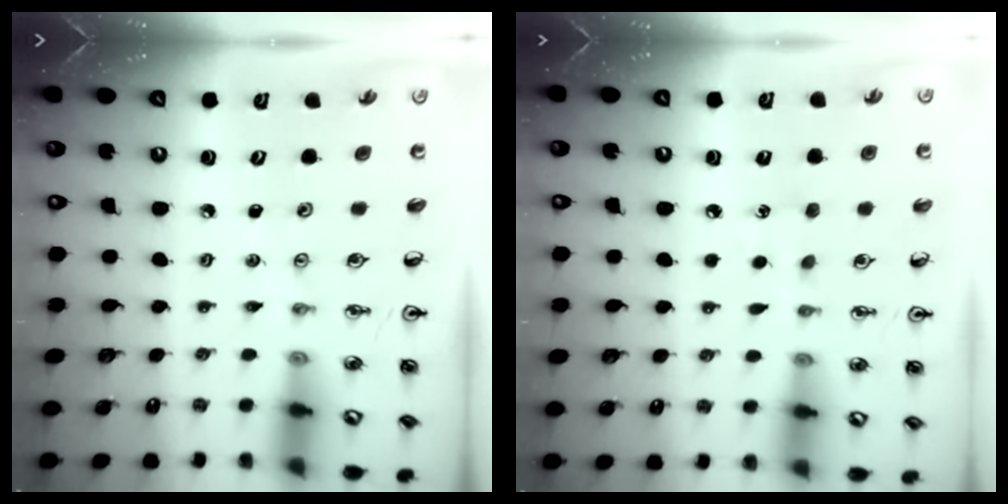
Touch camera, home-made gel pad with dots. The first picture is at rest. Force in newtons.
{"total": 4.5, "press": 4.5, "slide": 0.5}